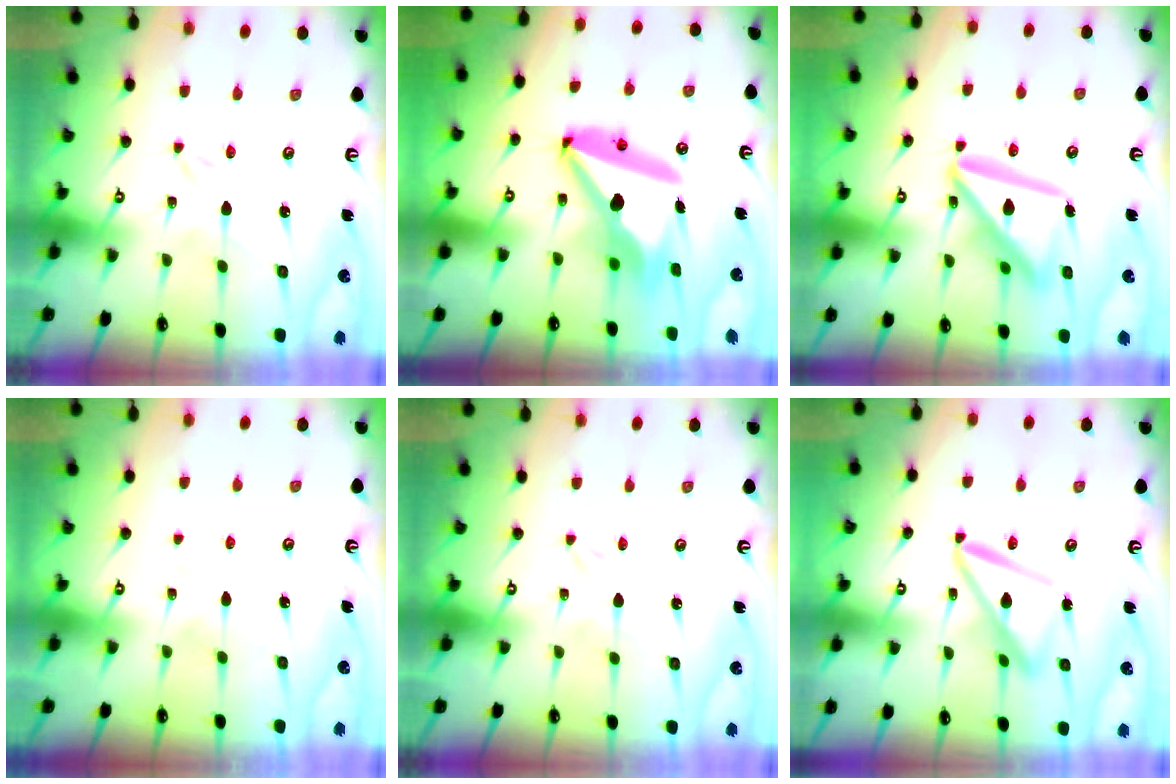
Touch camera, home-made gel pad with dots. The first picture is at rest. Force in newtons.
{"total": 16.3, "press": 16.2, "slide": 1.9}
{"total": 17.4, "press": 17.2, "slide": 2.0}
{"total": 4.4, "press": 4.4, "slide": 0.4}
{"total": 0.0}
{"total": 13.6, "press": 13.6, "slide": 1.3}